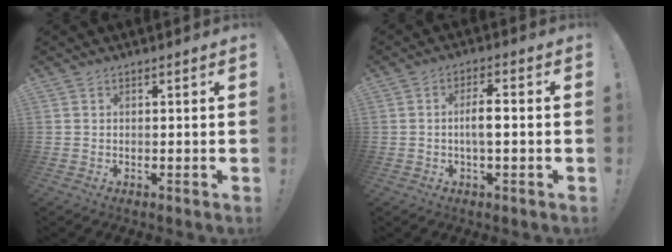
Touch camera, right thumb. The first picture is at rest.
{"total": 5.3, "force": [-0.6, 1.6, 5.0], "torque": [-0.087, 0.008, -0.013]}